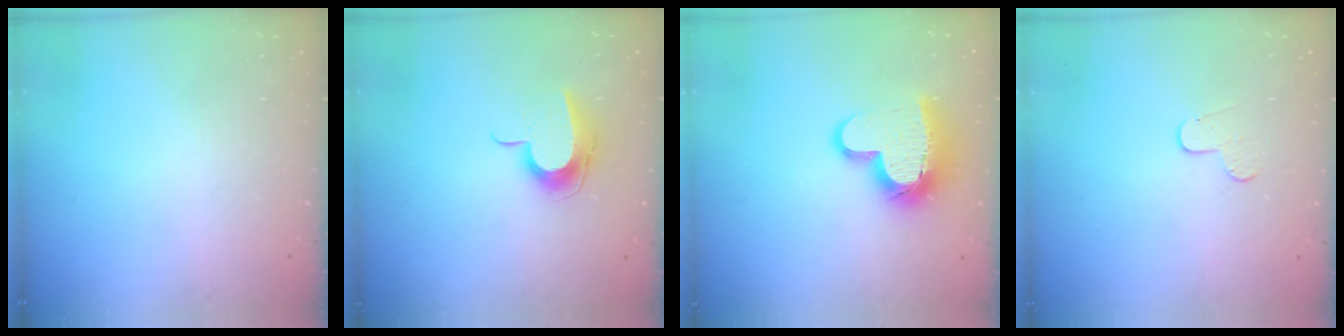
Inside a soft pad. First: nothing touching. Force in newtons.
{"total": 10.1, "press": 10.1, "slide": 0.6}
{"total": 15.0, "press": 14.9, "slide": 1.2}
{"total": 4.5, "press": 4.5, "slide": 0.4}